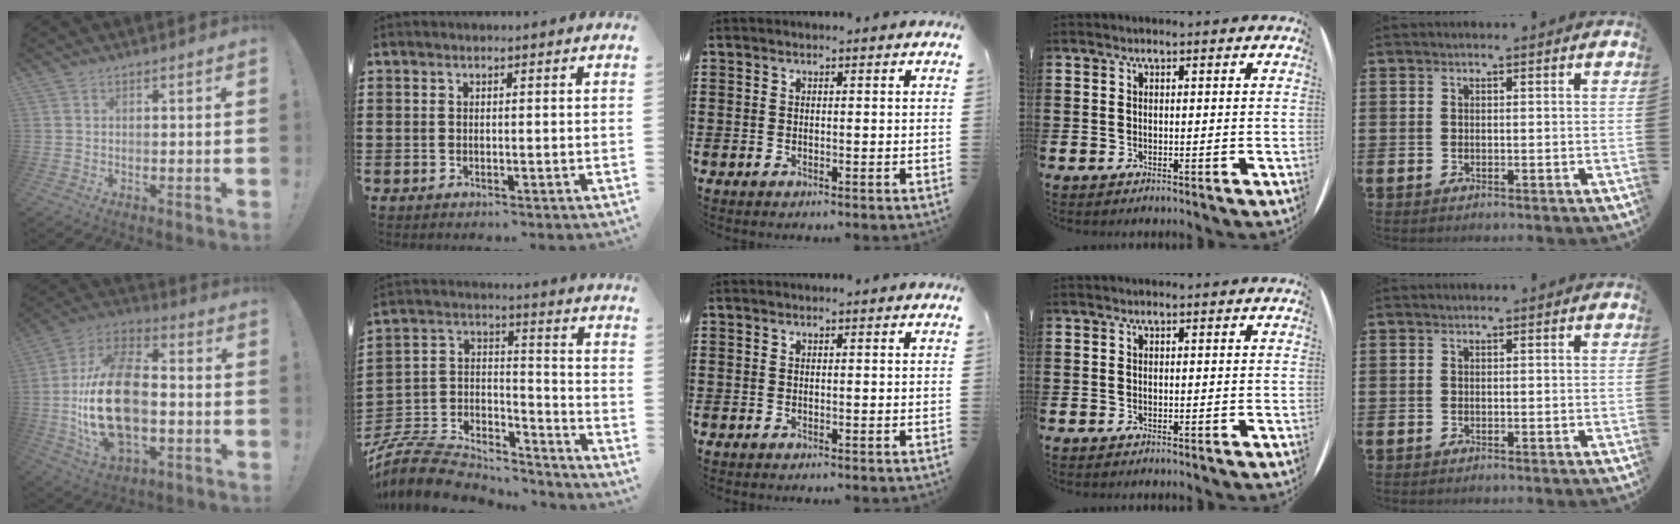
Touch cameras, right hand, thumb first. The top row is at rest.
{"thumb": {"total": 24.3, "force": [-2.9, 14.4, 19.4], "torque": [-0.378, 0.023, -0.040]}, "index": {"total": 9.1, "force": [-8.2, 3.1, 2.4], "torque": [-0.068, 0.006, -0.165]}}